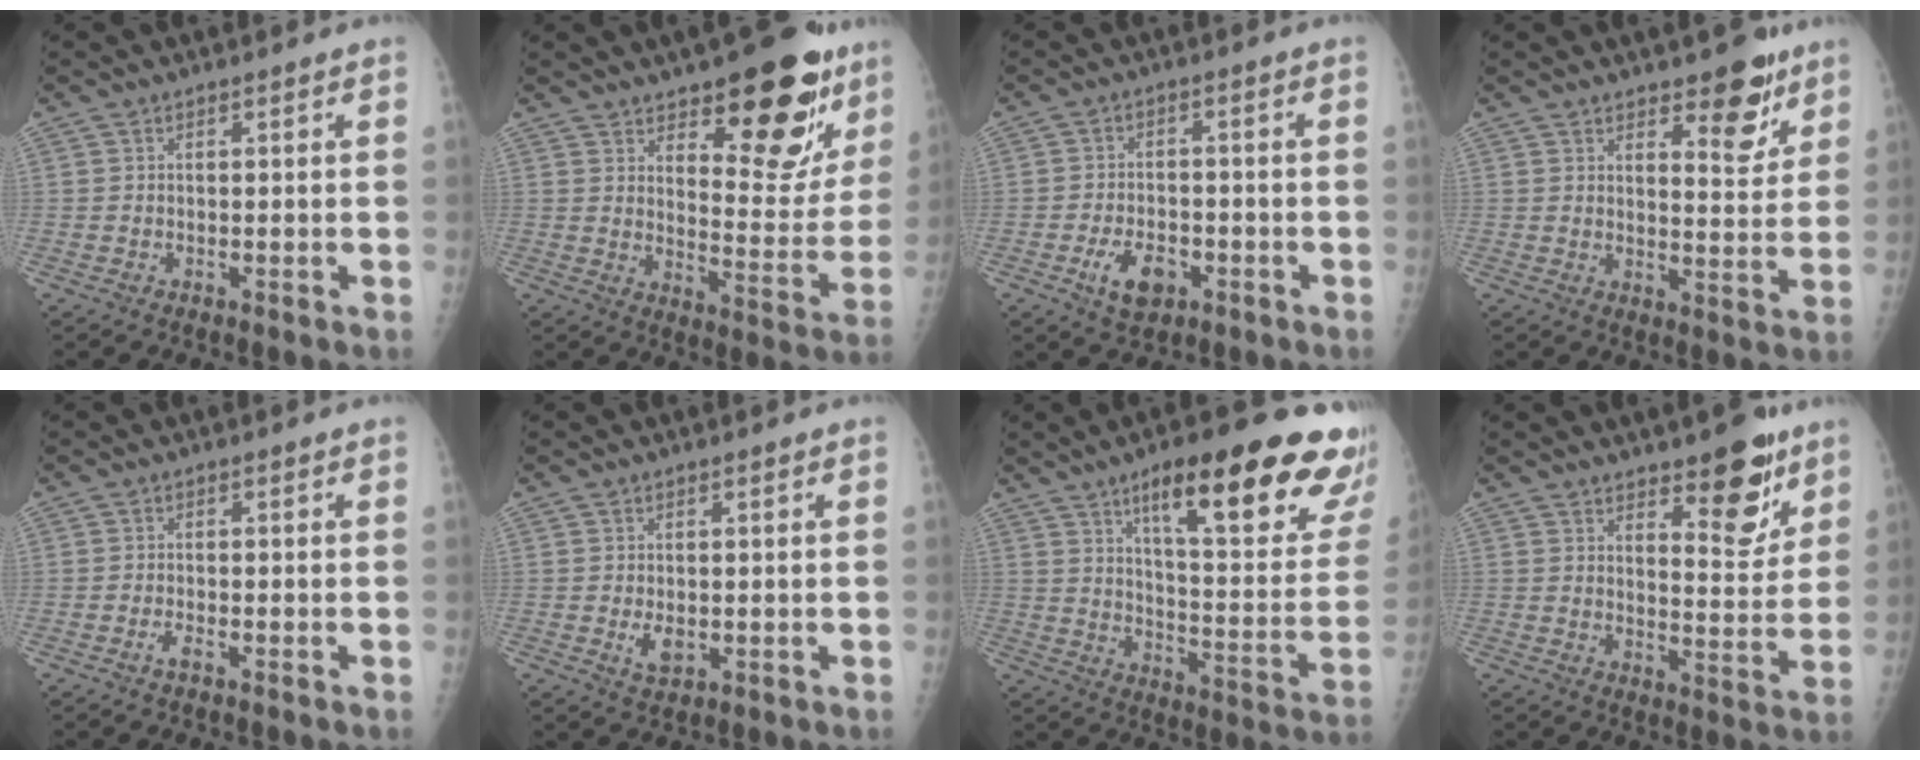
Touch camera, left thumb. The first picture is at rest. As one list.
[{"total": 19.5, "force": [11.7, 7.8, 13.5], "torque": [-0.120, -0.082, 0.167]}, {"total": 6.7, "force": [-3.1, 4.1, 4.3], "torque": [-0.064, 0.014, -0.048]}, {"total": 8.9, "force": [5.8, 3.6, 5.7], "torque": [-0.046, -0.039, 0.081]}, {"total": 1.3, "force": [-0.8, 0.4, 0.9], "torque": [-0.021, 0.002, -0.016]}, {"total": 3.3, "force": [-0.4, 2.1, 2.5], "torque": [-0.036, -0.006, -0.001]}, {"total": 27.4, "force": [16.0, 6.5, 21.2], "torque": [-0.247, -0.057, 0.231]}, {"total": 11.3, "force": [7.2, 4.3, 7.6], "torque": [-0.068, -0.050, 0.105]}]